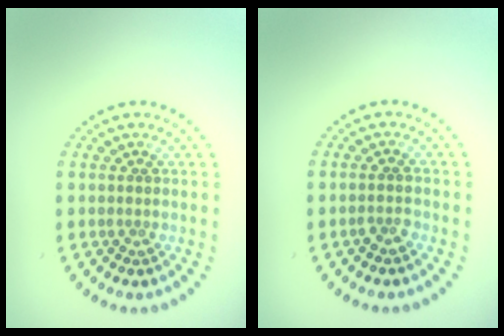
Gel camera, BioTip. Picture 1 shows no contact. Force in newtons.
{"total": 1.2, "press": 1.1, "slide": 0.3}